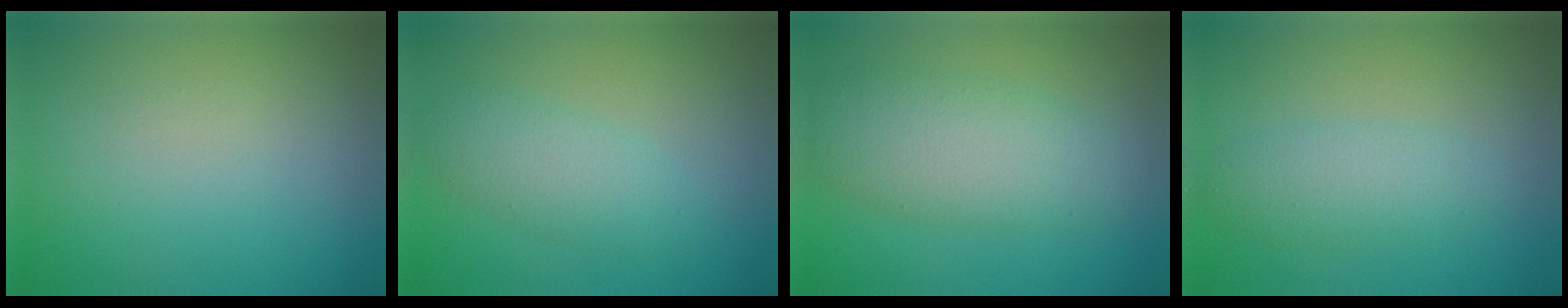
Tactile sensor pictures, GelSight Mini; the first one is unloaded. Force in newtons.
{"total": 3.0, "press": 3.0, "slide": 0.0}
{"total": 6.0, "press": 6.0, "slide": 0.4}
{"total": 2.9, "press": 2.9, "slide": 0.1}